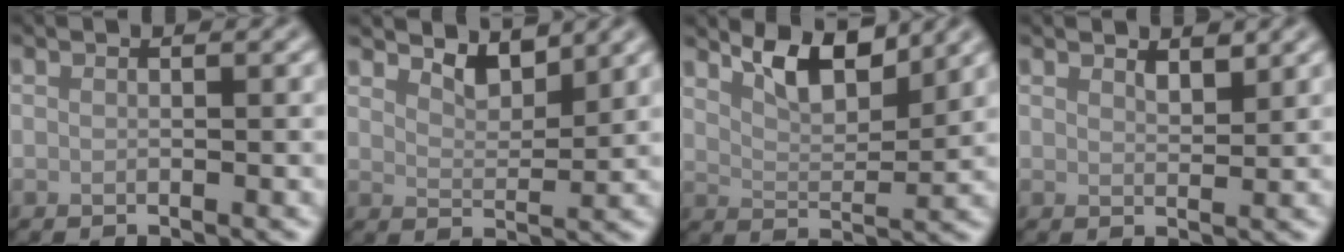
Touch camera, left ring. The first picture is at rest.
{"total": 2.8, "force": [2.5, 0.6, 0.9], "torque": [-0.022, -0.009, 0.042]}
{"total": 4.7, "force": [3.7, 1.4, 2.6], "torque": [-0.052, -0.004, 0.063]}
{"total": 1.5, "force": [1.3, 0.4, 0.7], "torque": [-0.013, -0.003, 0.024]}